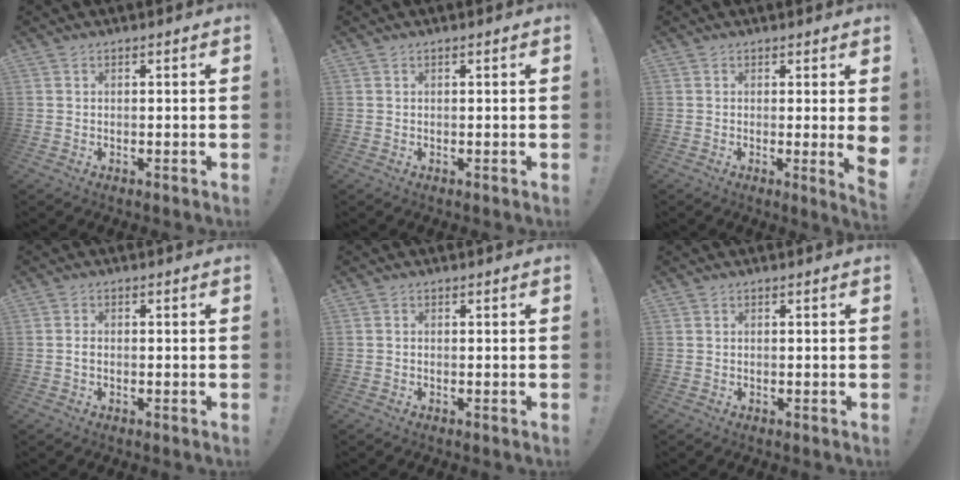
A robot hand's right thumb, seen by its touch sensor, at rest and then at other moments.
{"total": 0.0}
{"total": 4.2, "force": [0.5, -0.1, 4.2], "torque": [-0.054, -0.019, 0.011]}
{"total": 1.0, "force": [-0.4, 0.6, 0.7], "torque": [-0.013, 0.005, -0.006]}
{"total": 0.0}
{"total": 0.0}